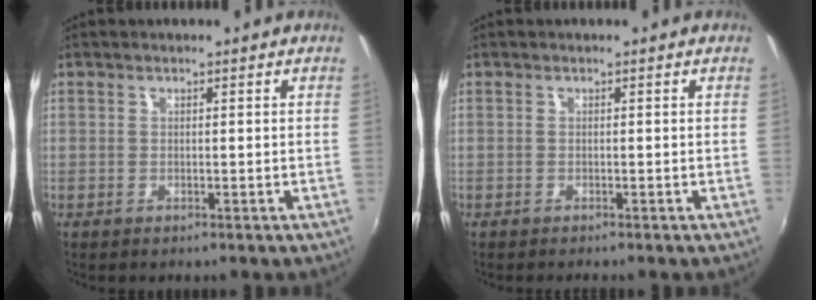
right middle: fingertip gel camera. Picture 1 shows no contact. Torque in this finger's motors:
{"motor_torque": [0.08, -0.07, 0.03, 0.02]}